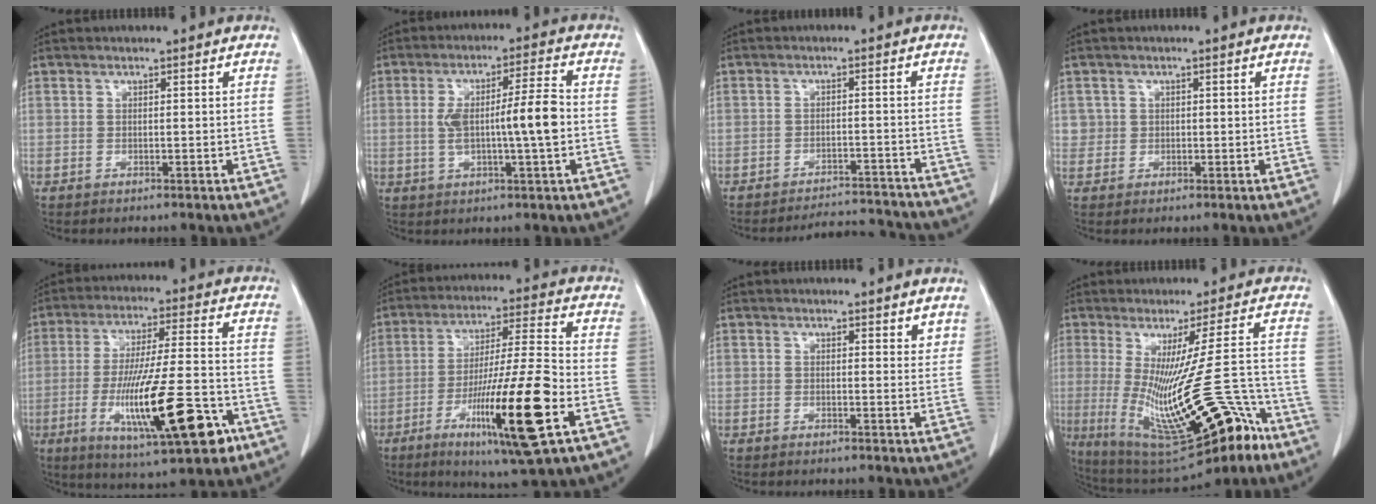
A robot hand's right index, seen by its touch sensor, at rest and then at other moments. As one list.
[{"total": 9.4, "force": [-0.6, 0.7, 9.3], "torque": [-0.165, 0.013, -0.012]}, {"total": 7.7, "force": [-7.6, 0.9, -0.9], "torque": [0.020, 0.019, -0.101]}, {"total": 2.0, "force": [0.4, 2.0, -0.1], "torque": [0.017, 0.003, 0.002]}, {"total": 18.7, "force": [-7.1, 2.6, 17.1], "torque": [-0.299, -0.023, -0.107]}, {"total": 18.1, "force": [-6.5, 0.3, 16.9], "torque": [-0.300, -0.027, -0.109]}, {"total": 2.7, "force": [2.4, 0.9, 0.9], "torque": [0.000, -0.011, 0.022]}, {"total": 20.1, "force": [-8.3, 3.7, 17.9], "torque": [-0.291, -0.030, -0.115]}]